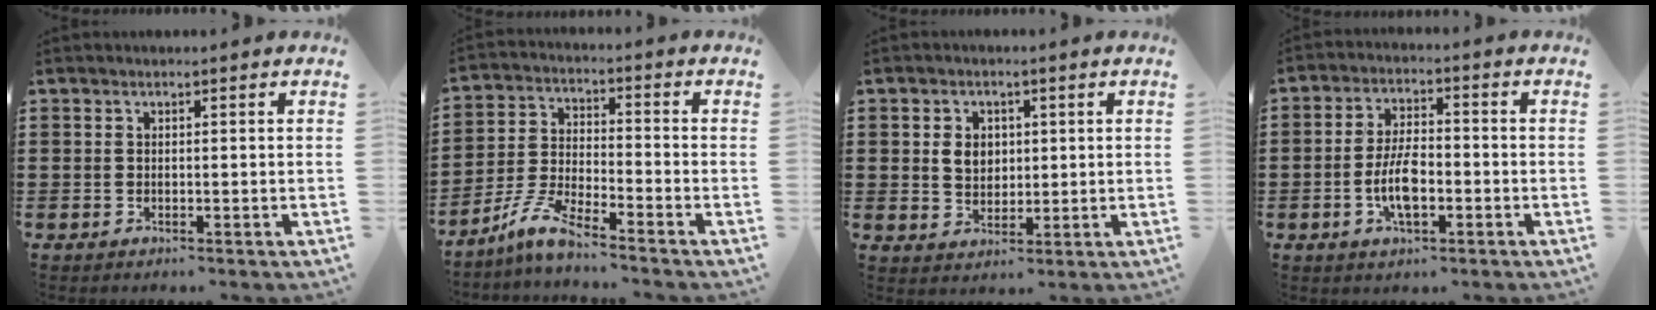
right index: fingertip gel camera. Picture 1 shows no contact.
{"total": 6.9, "force": [-5.8, 0.4, 3.6], "torque": [-0.100, -0.015, -0.119]}
{"total": 3.9, "force": [0.7, 3.2, 2.2], "torque": [-0.054, 0.012, 0.011]}
{"total": 6.7, "force": [-1.8, 2.9, 5.8], "torque": [-0.134, 0.000, -0.040]}